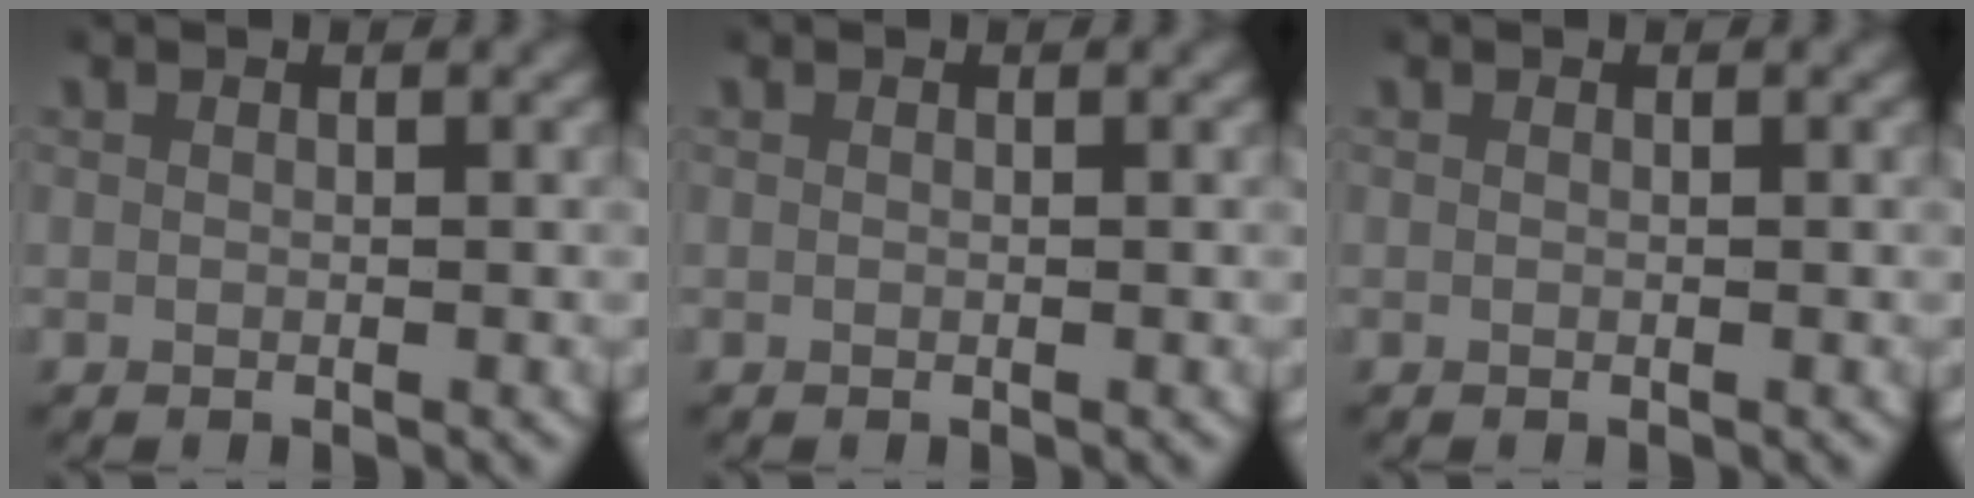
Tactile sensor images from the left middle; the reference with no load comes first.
{"total": 0.0}
{"total": 0.0}